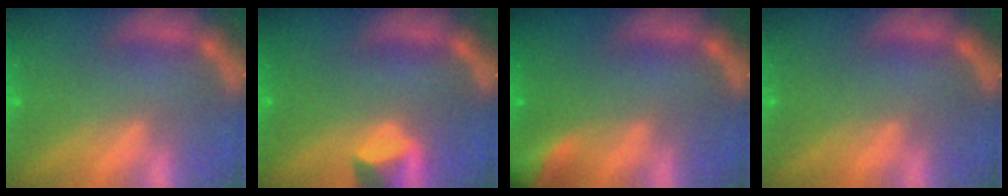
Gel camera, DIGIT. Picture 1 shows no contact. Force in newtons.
{"total": 2.4}
{"total": 4.4}
{"total": 0.0}